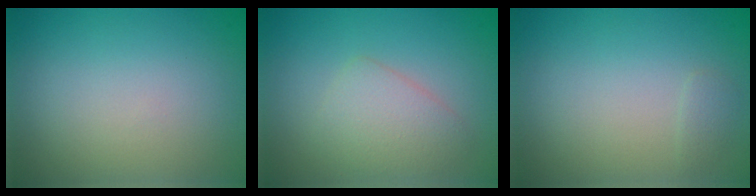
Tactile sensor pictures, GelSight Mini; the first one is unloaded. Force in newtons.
{"total": 2.9, "press": 2.9, "slide": 0.0}
{"total": 0.6, "press": 0.6, "slide": 0.0}